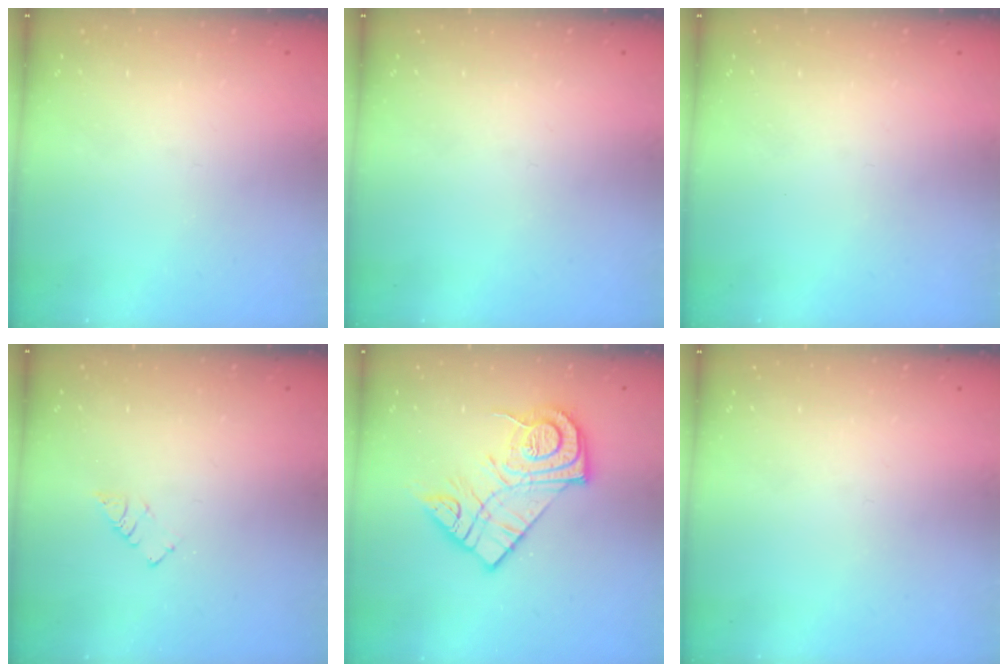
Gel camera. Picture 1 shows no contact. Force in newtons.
{"total": 0.0}
{"total": 0.0}
{"total": 2.9, "press": 2.9, "slide": 0.4}
{"total": 16.1, "press": 16.1, "slide": 1.5}
{"total": 0.0}